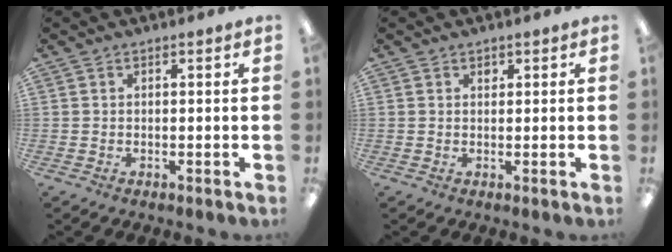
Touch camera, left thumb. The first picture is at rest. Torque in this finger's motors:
{"motor_torque": [0.10, 0.02, -0.19, 0.07, 0.06]}